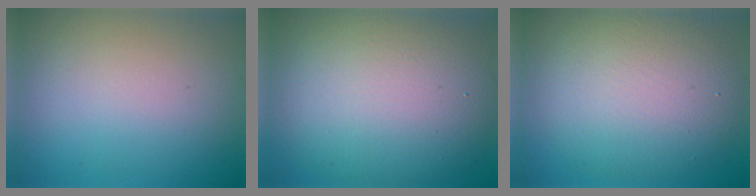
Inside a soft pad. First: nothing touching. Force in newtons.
{"total": 12.0, "press": 12.0, "slide": 0.8}
{"total": 8.6, "press": 8.6, "slide": 0.4}